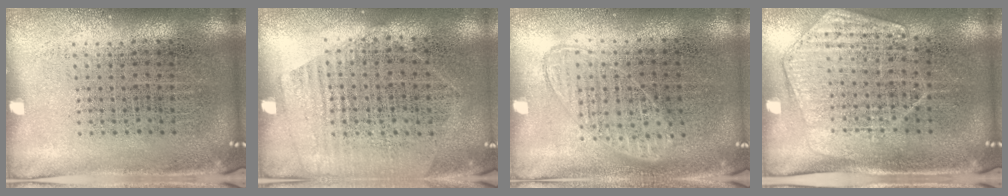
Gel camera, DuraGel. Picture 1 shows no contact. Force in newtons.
{"total": 1.3, "press": 1.1, "slide": 0.7}
{"total": 0.9, "press": 0.9, "slide": 0.3}
{"total": 1.5, "press": 1.4, "slide": 0.3}